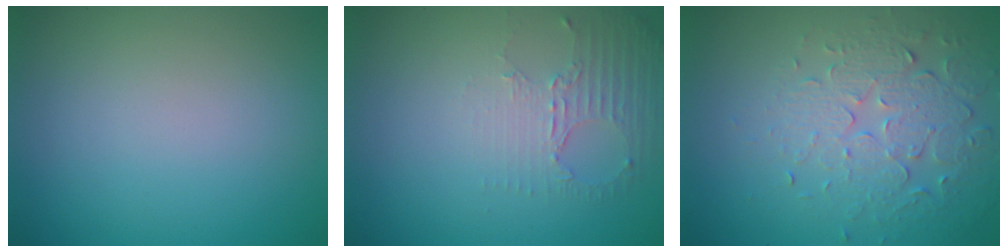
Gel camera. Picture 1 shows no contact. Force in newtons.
{"total": 2.5, "press": 1.8, "slide": 1.7}
{"total": 5.3, "press": 3.7, "slide": 3.9}